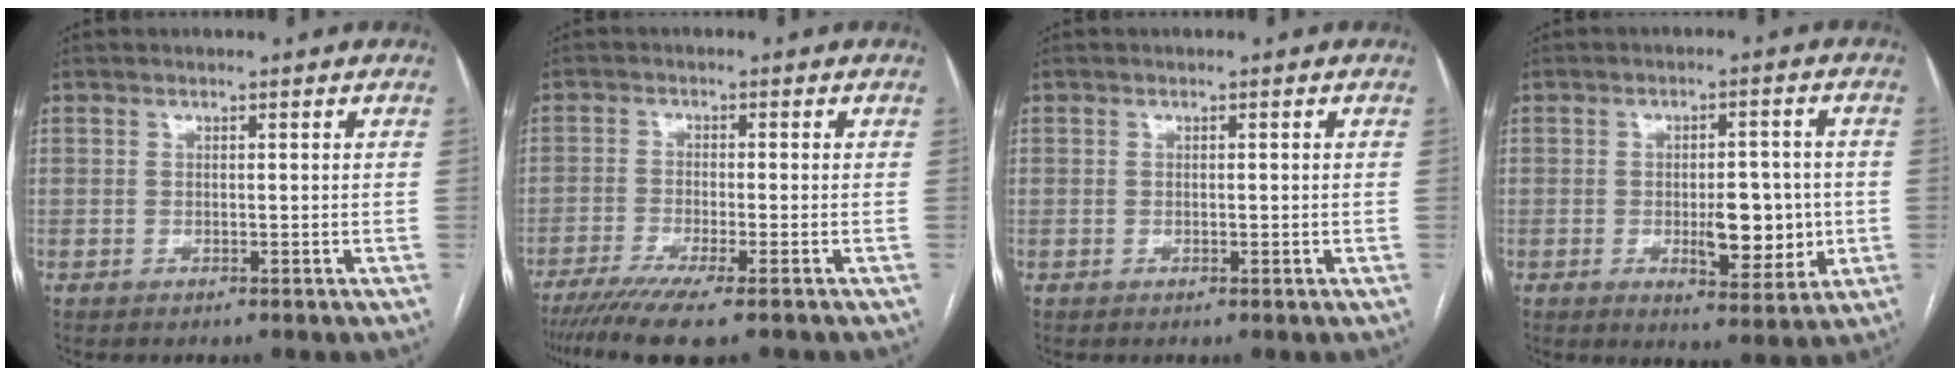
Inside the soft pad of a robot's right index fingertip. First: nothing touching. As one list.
[{"total": 8.3, "force": [-6.3, -0.2, 5.3], "torque": [-0.081, -0.017, -0.103]}, {"total": 0.5, "force": [-0.1, 0.2, 0.4], "torque": [-0.006, 0.000, 0.000]}, {"total": 8.4, "force": [-1.3, 3.4, 7.5], "torque": [-0.102, -0.001, -0.010]}]